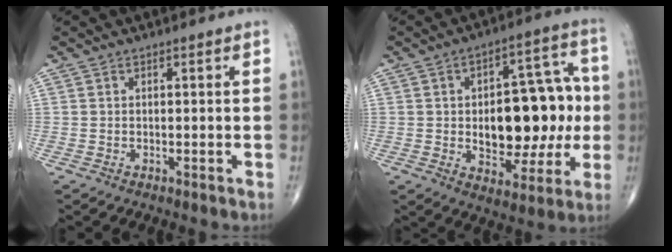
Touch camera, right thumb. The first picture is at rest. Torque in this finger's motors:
{"motor_torque": [1.50, 1.61, 0.91, 0.21, 0.07]}